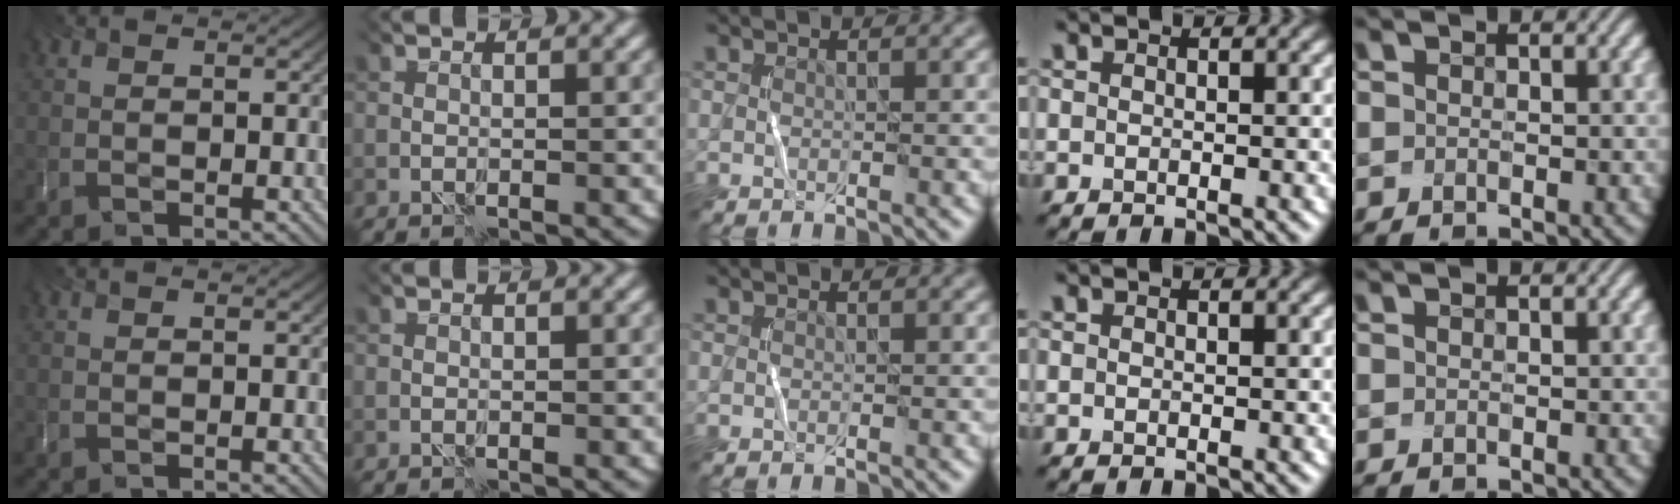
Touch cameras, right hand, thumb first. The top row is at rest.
{}